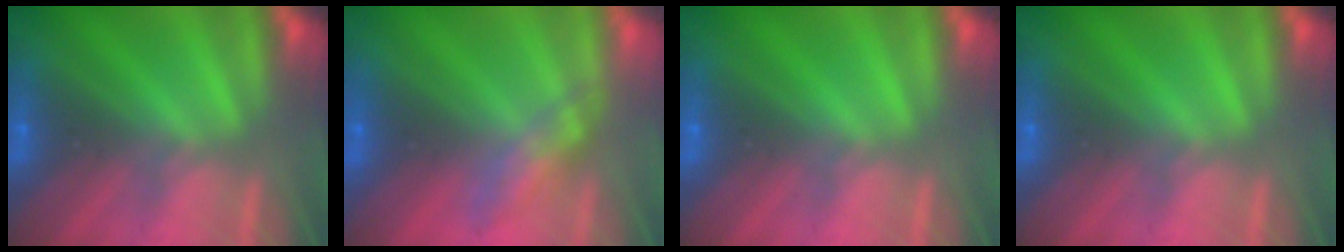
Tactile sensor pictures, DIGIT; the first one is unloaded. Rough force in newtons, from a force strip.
{"total": 2.6}
{"total": 0.0}
{"total": 0.0}